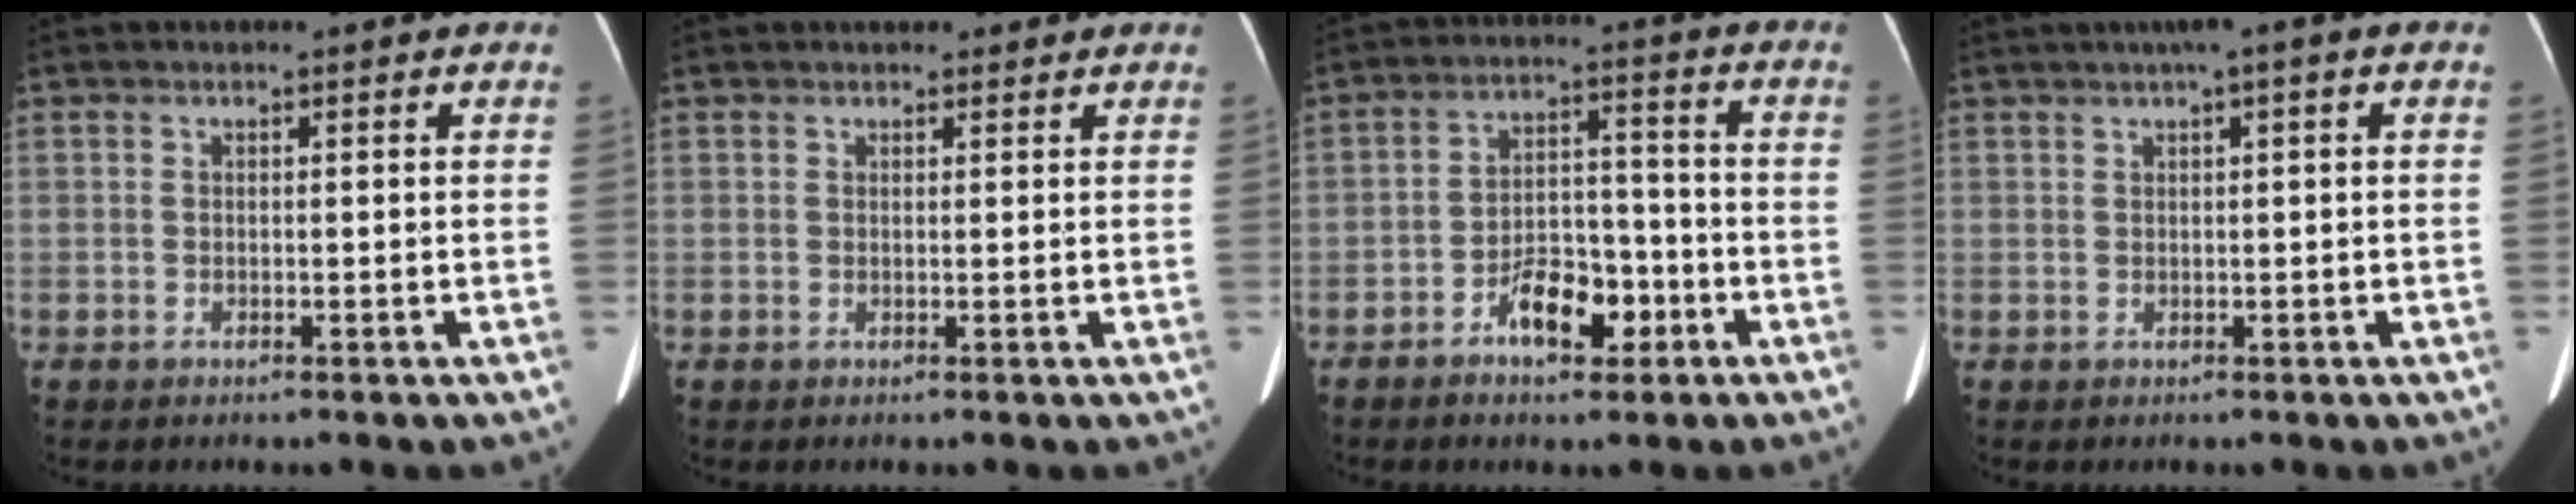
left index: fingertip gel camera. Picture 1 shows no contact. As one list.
[{"total": 2.6, "force": [2.1, 1.2, 0.9], "torque": [-0.006, 0.013, 0.026]}, {"total": 7.7, "force": [-4.0, 4.1, 5.2], "torque": [-0.090, 0.023, -0.063]}, {"total": 3.7, "force": [1.7, 0.2, 3.2], "torque": [-0.053, 0.021, 0.023]}]